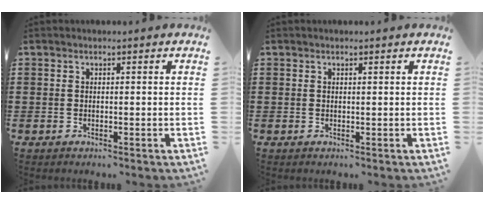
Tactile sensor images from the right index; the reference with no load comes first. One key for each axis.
{"total": 0.0}